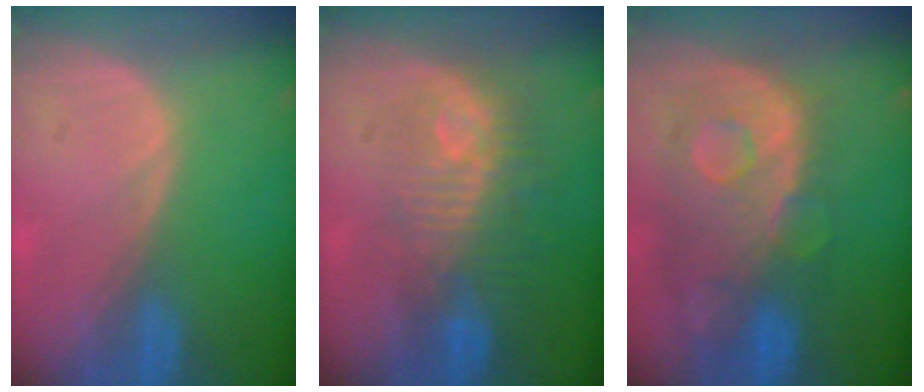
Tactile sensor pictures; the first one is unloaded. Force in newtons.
{"total": 9.8, "press": 8.9, "slide": 4.1}
{"total": 11.2, "press": 9.7, "slide": 5.6}